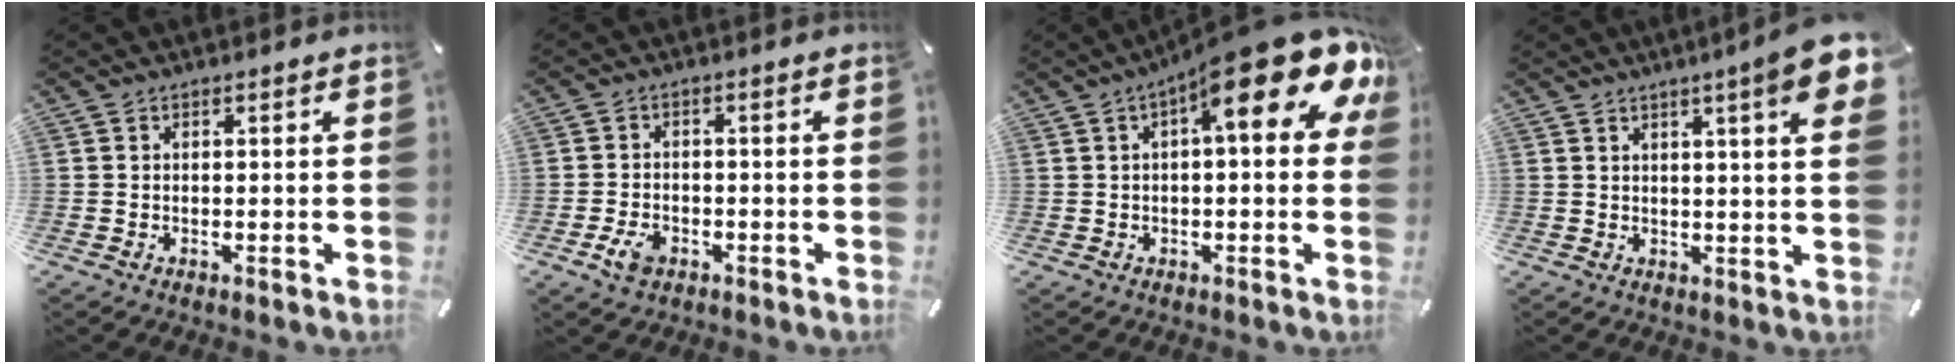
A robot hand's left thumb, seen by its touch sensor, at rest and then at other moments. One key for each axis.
{"total": 4.2, "fx": -2.1, "fy": 2.8, "fz": 2.3, "tx": -0.065, "ty": 0.001, "tz": -0.045}
{"total": 18.2, "fx": 8.6, "fy": 5.4, "fz": 15.1, "tx": -0.204, "ty": -0.065, "tz": 0.130}
{"total": 9.0, "fx": 4.4, "fy": 0.8, "fz": 7.8, "tx": -0.118, "ty": -0.018, "tz": 0.068}